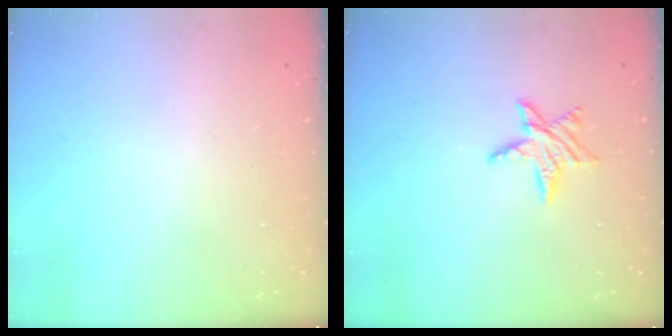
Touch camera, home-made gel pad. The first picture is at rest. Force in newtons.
{"total": 6.9, "press": 6.9, "slide": 0.2}